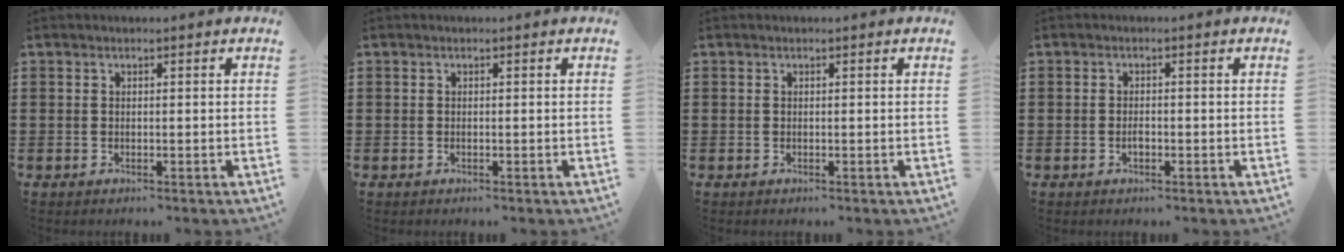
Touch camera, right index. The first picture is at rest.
{"total": 0.0}
{"total": 0.0}
{"total": 1.4, "force": [-0.5, 0.6, 1.2], "torque": [-0.023, -0.002, -0.009]}